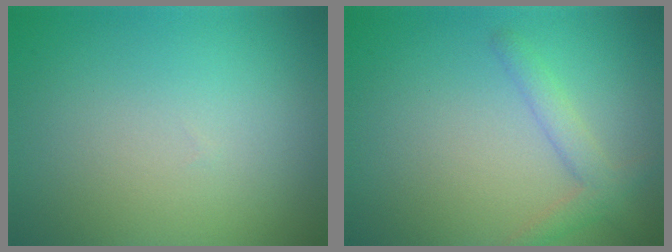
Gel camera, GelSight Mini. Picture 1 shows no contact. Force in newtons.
{"total": 2.4, "press": 2.4, "slide": 0.2}